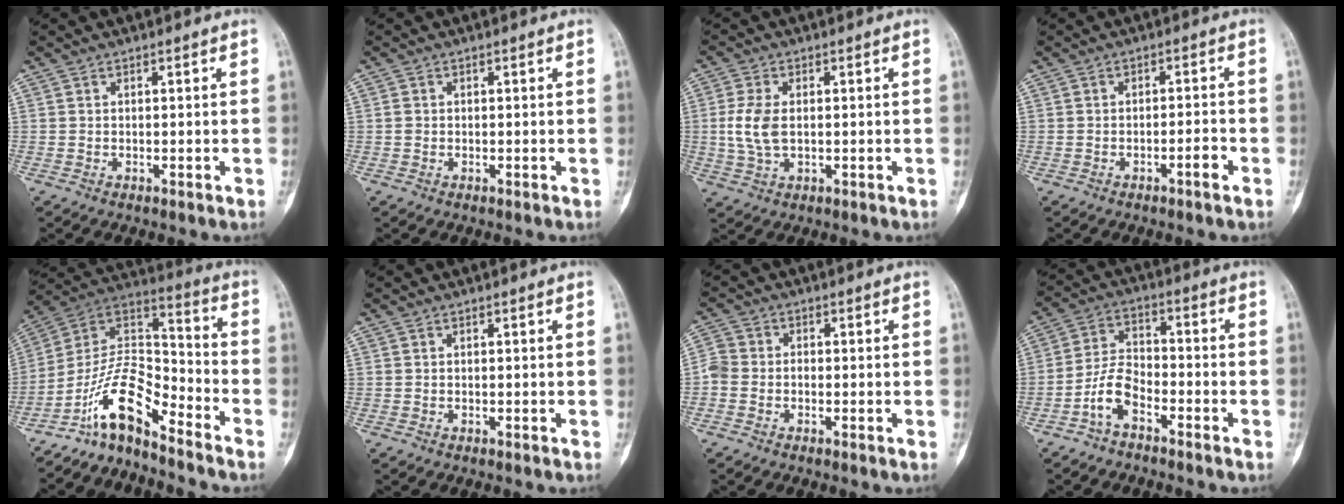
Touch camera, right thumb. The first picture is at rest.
{"total": 0.7, "force": [-0.1, 0.6, 0.3], "torque": [-0.005, 0.002, 0.000]}
{"total": 6.3, "force": [0.2, 3.6, 5.1], "torque": [-0.119, 0.001, 0.004]}
{"total": 2.7, "force": [-1.5, 0.4, 2.2], "torque": [-0.036, 0.012, -0.025]}
{"total": 12.8, "force": [-9.5, 4.1, 7.5], "torque": [-0.134, 0.104, -0.184]}
{"total": 0.0}
{"total": 3.8, "force": [-1.2, 3.1, 1.9], "torque": [-0.039, 0.008, -0.036]}
{"total": 6.8, "force": [-4.0, 3.2, 4.4], "torque": [-0.087, 0.038, -0.088]}